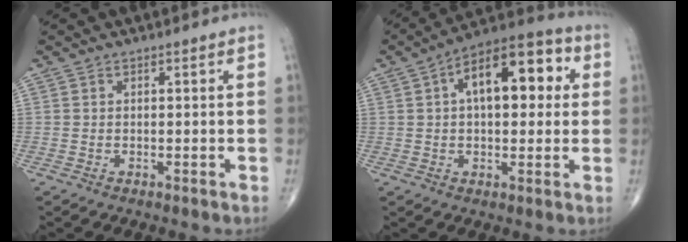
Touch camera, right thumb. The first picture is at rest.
{"total": 16.4, "force": [3.7, 8.3, 13.7], "torque": [-0.165, 0.030, 0.046]}